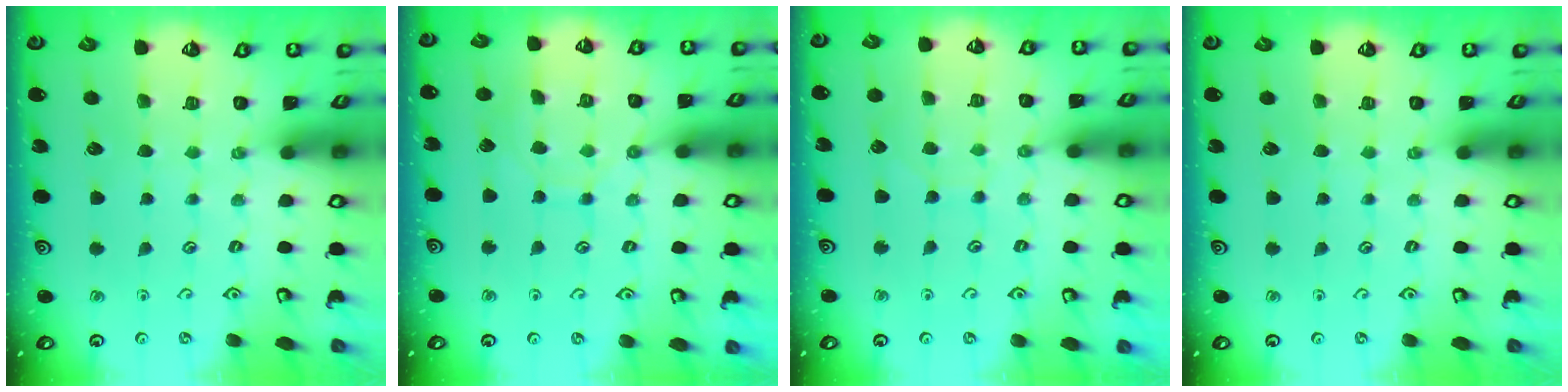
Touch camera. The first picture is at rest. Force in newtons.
{"total": 8.6, "press": 8.5, "slide": 0.8}
{"total": 4.2, "press": 4.2, "slide": 0.4}
{"total": 0.0}